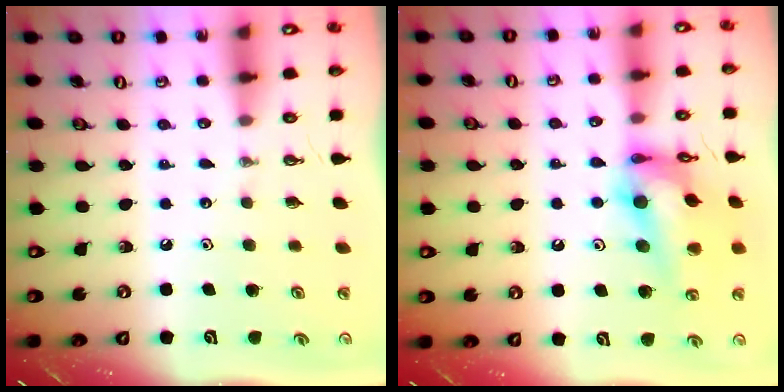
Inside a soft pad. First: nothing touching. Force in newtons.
{"total": 17.0, "press": 16.9, "slide": 1.2}